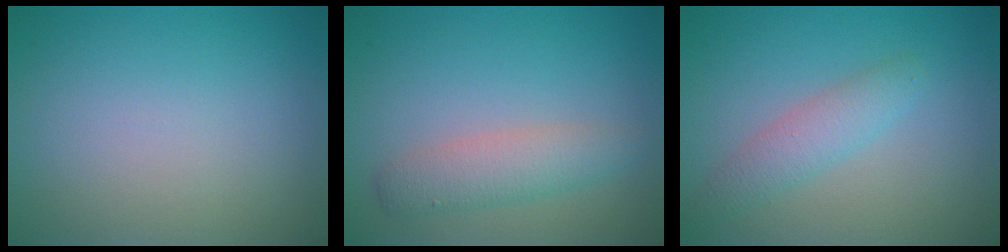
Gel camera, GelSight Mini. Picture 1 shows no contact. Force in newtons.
{"total": 3.0, "press": 3.0, "slide": 0.1}
{"total": 2.5, "press": 2.5, "slide": 0.0}